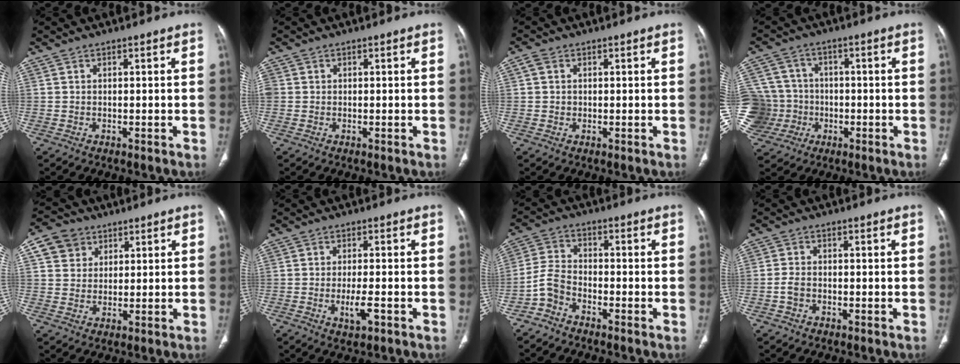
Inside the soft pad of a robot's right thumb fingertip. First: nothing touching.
{"total": 1.4, "force": [0.2, 1.2, 0.6], "torque": [-0.013, 0.007, 0.006]}
{"total": 1.9, "force": [0.4, 1.6, 0.9], "torque": [-0.013, -0.001, 0.008]}
{"total": 15.9, "force": [-2.6, 14.8, 5.4], "torque": [-0.131, 0.035, -0.034]}
{"total": 7.1, "force": [3.1, 6.0, 2.1], "torque": [-0.017, -0.002, 0.056]}
{"total": 4.1, "force": [-1.4, 1.2, 3.6], "torque": [-0.065, -0.003, -0.024]}
{"total": 4.9, "force": [-3.3, 2.8, 2.3], "torque": [-0.049, 0.023, -0.076]}
{"total": 2.4, "force": [-0.9, 1.7, 1.4], "torque": [-0.031, 0.010, -0.019]}